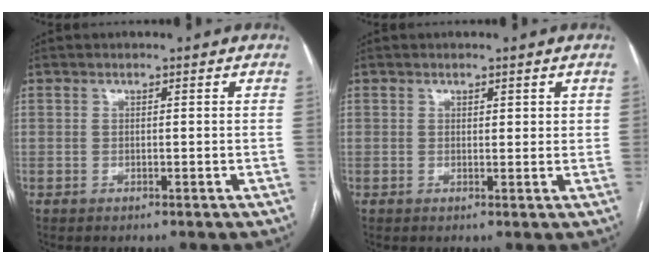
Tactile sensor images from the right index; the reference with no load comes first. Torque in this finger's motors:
{"motor_torque": [0.02, 0.14, -0.02, -0.01]}